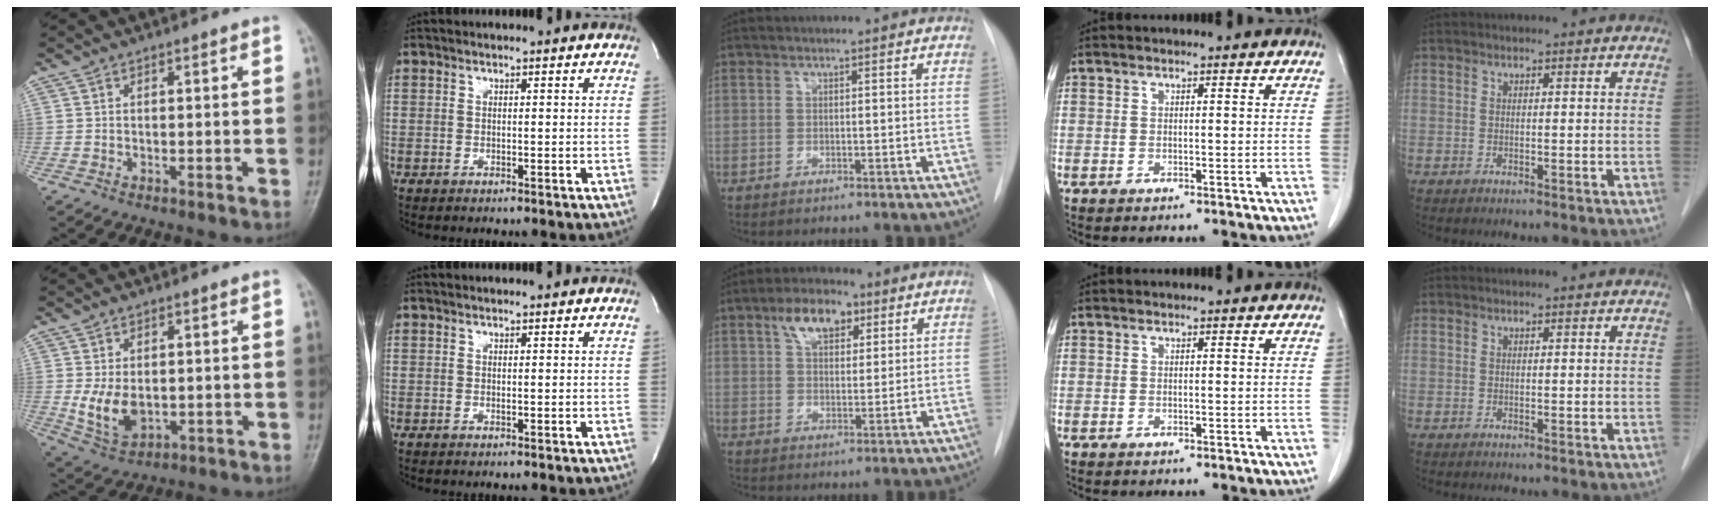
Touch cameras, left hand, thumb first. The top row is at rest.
{"thumb": {"total": 7.5, "force": [-0.3, 4.9, 5.6], "torque": [-0.095, -0.012, 0.010]}, "index": {"total": 0.5, "force": [0.4, 0.0, 0.3], "torque": [-0.002, 0.001, 0.005]}, "middle": {"total": 7.4, "force": [3.8, 3.8, 5.0], "torque": [-0.087, 0.019, 0.064]}}